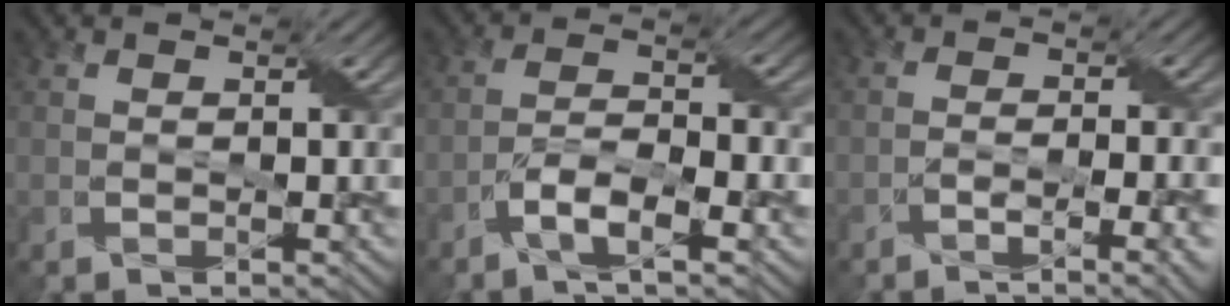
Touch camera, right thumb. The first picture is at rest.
{"total": 5.1, "force": [-3.0, 1.3, 4.0], "torque": [-0.081, 0.006, -0.062]}
{"total": 4.4, "force": [-2.8, 0.7, 3.3], "torque": [-0.058, 0.002, -0.044]}